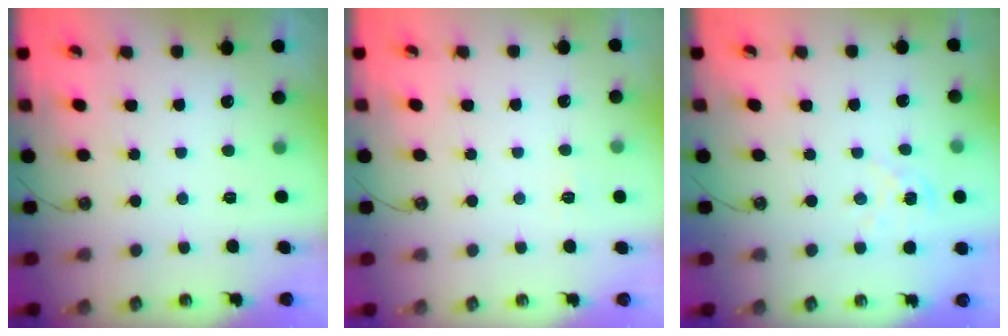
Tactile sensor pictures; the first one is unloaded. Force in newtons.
{"total": 3.4, "press": 3.4, "slide": 0.4}
{"total": 1.6, "press": 1.6, "slide": 0.2}